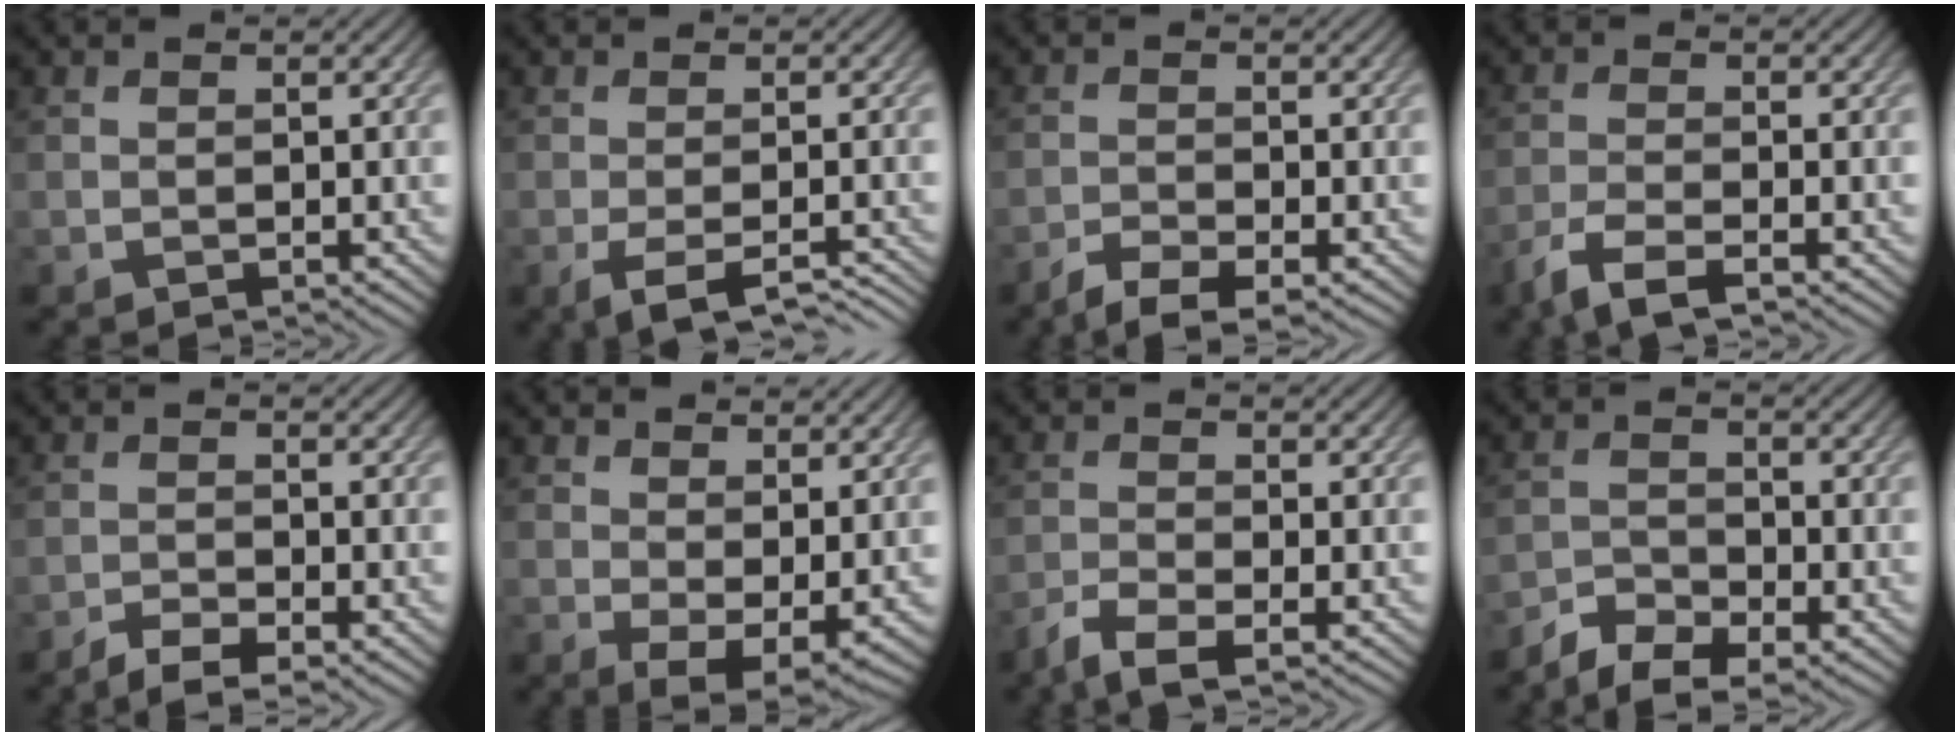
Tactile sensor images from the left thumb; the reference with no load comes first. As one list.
[{"total": 5.6, "force": [-3.0, 1.6, 4.4], "torque": [-0.073, -0.008, -0.047]}, {"total": 3.8, "force": [-2.9, 0.7, 2.3], "torque": [-0.049, -0.006, -0.056]}, {"total": 4.5, "force": [-3.2, 0.9, 3.1], "torque": [-0.065, -0.008, -0.071]}, {"total": 3.5, "force": [-2.6, 0.7, 2.2], "torque": [-0.044, -0.003, -0.048]}, {"total": 4.8, "force": [0.8, 2.3, 4.1], "torque": [-0.076, -0.015, 0.021]}, {"total": 3.8, "force": [-2.7, 0.8, 2.6], "torque": [-0.058, -0.009, -0.059]}, {"total": 5.8, "force": [-4.5, 2.2, 2.9], "torque": [-0.052, -0.007, -0.086]}]